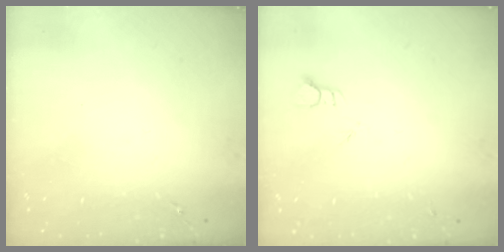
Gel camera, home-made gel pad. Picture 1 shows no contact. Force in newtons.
{"total": 2.0, "press": 2.0, "slide": 0.1}